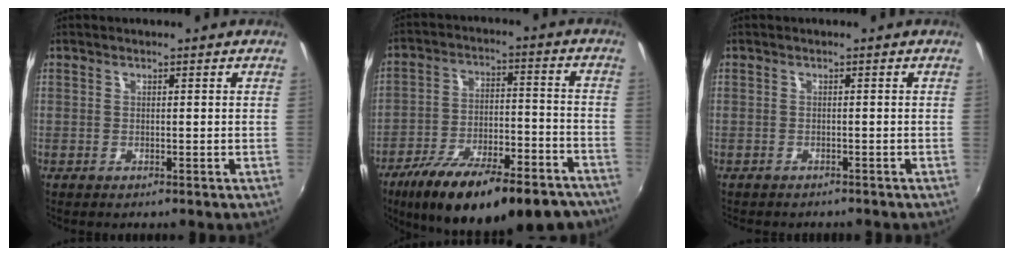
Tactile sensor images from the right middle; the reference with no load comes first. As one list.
[{"total": 26.8, "force": [-20.2, 9.0, 15.1], "torque": [-0.248, -0.022, -0.279]}, {"total": 2.2, "force": [-2.0, 0.7, 0.6], "torque": [-0.018, -0.013, -0.029]}]